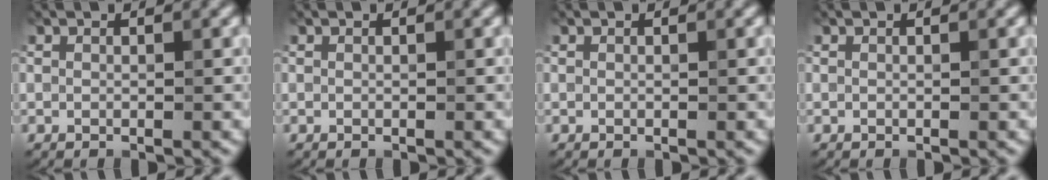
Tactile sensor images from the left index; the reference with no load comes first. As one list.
[{"total": 0.0}, {"total": 0.0}, {"total": 0.0}]